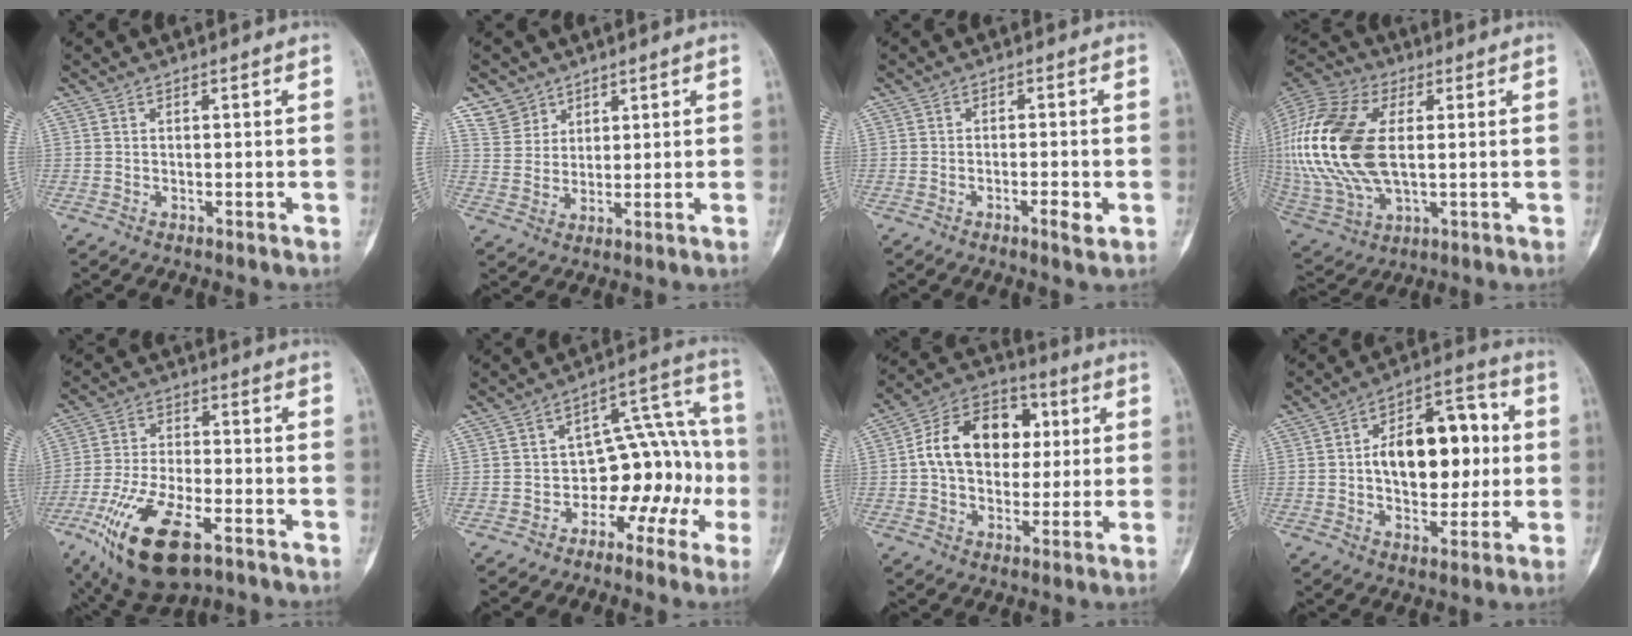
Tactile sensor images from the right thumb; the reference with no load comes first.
{"total": 5.1, "force": [3.7, 3.6, -0.4], "torque": [0.028, -0.024, 0.074]}
{"total": 2.7, "force": [-1.2, 0.8, 2.2], "torque": [-0.040, 0.003, -0.020]}
{"total": 26.0, "force": [2.6, 14.7, 21.2], "torque": [-0.478, -0.005, 0.049]}
{"total": 17.5, "force": [-8.8, 7.5, 13.1], "torque": [-0.257, 0.018, -0.149]}
{"total": 12.9, "force": [-3.9, 8.7, 8.7], "torque": [-0.046, 0.082, -0.059]}
{"total": 16.0, "force": [2.1, 11.5, 10.9], "torque": [-0.143, 0.022, 0.026]}
{"total": 17.5, "force": [1.0, 10.3, 14.1], "torque": [-0.165, 0.026, 0.015]}